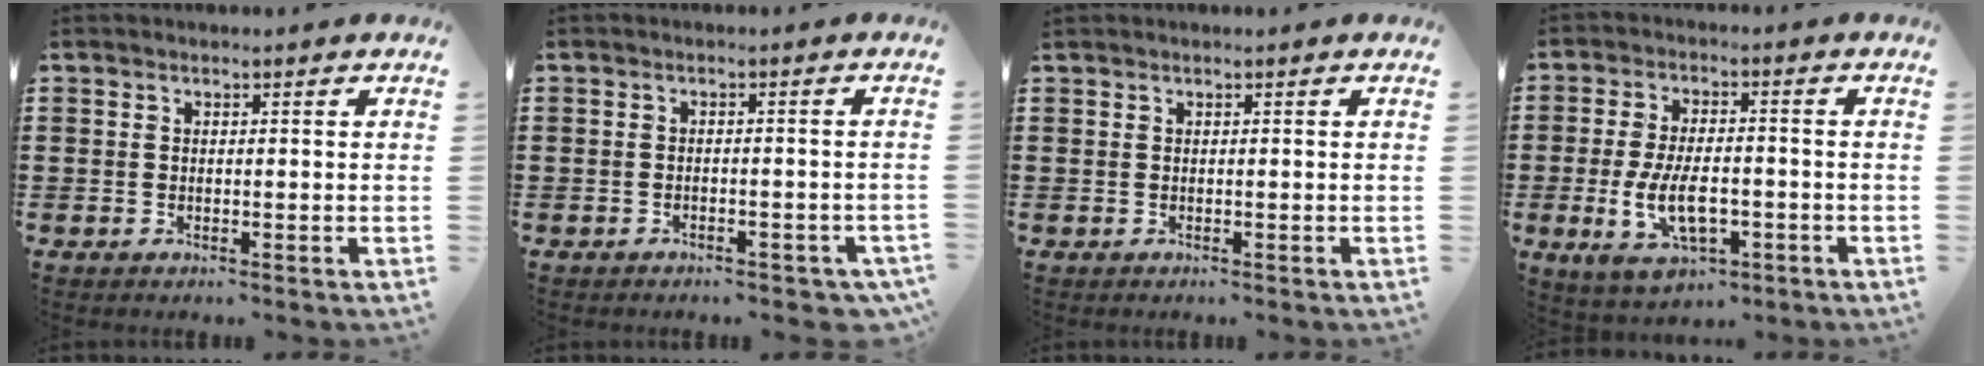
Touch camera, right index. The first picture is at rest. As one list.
[{"total": 1.8, "force": [-1.7, 0.3, 0.5], "torque": [-0.013, -0.001, -0.035]}, {"total": 0.0}, {"total": 9.0, "force": [-2.8, 4.3, 7.4], "torque": [-0.147, -0.009, -0.052]}]